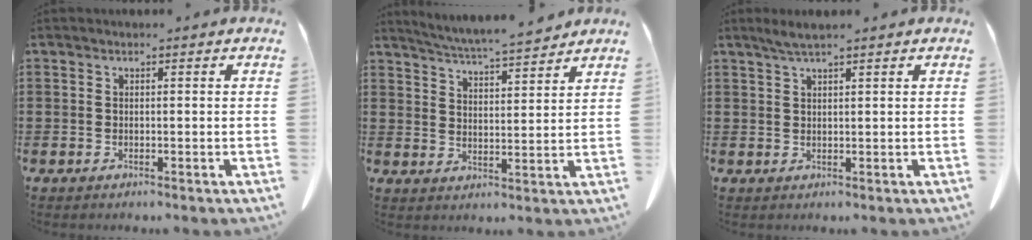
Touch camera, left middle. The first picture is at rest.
{"total": 5.6, "force": [5.4, -0.3, 1.4], "torque": [-0.048, -0.031, 0.094]}
{"total": 2.1, "force": [1.6, 0.1, 1.3], "torque": [-0.028, 0.002, 0.029]}